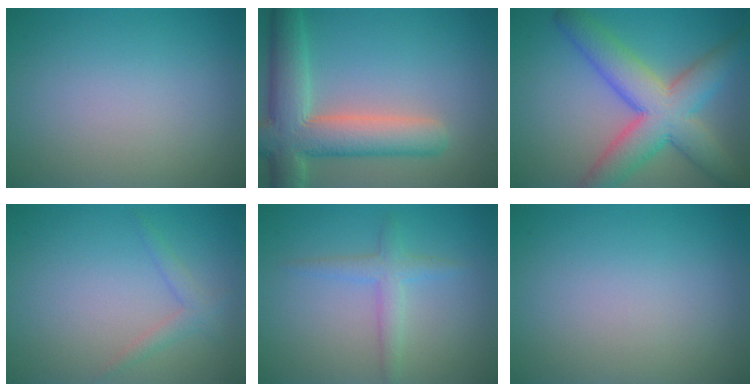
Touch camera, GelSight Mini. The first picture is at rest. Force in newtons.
{"total": 8.2, "press": 8.2, "slide": 0.9}
{"total": 8.7, "press": 8.7, "slide": 0.5}
{"total": 1.4, "press": 1.4, "slide": 0.1}
{"total": 2.2, "press": 2.2, "slide": 0.0}
{"total": 0.0}